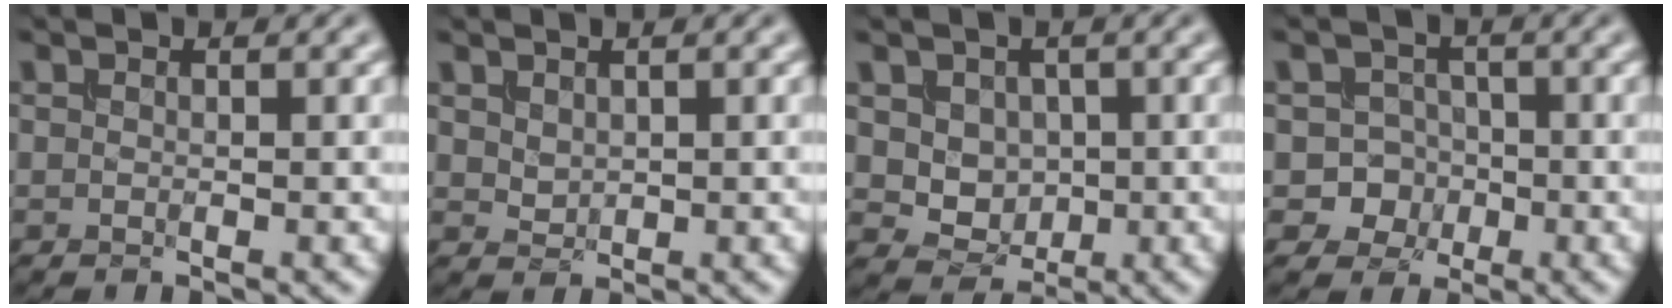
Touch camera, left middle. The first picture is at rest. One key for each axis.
{"total": 1.0, "fx": 0.6, "fy": 0.7, "fz": 0.5, "tx": -0.014, "ty": -0.003, "tz": 0.018}
{"total": 3.4, "fx": 0.5, "fy": 2.9, "fz": 1.8, "tx": -0.038, "ty": -0.013, "tz": 0.018}
{"total": 4.4, "fx": -1.5, "fy": 4.0, "fz": 1.0, "tx": 0.014, "ty": 0.006, "tz": -0.042}